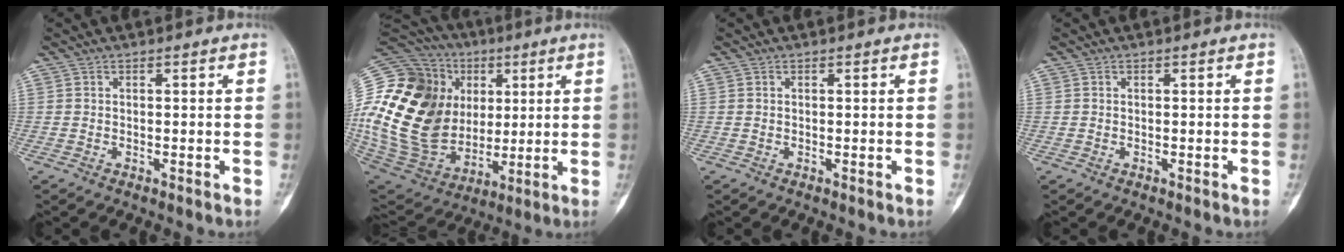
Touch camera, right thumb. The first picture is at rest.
{"total": 34.2, "force": [4.2, 26.1, 21.7], "torque": [-0.458, 0.028, 0.092]}
{"total": 0.0}
{"total": 0.0}